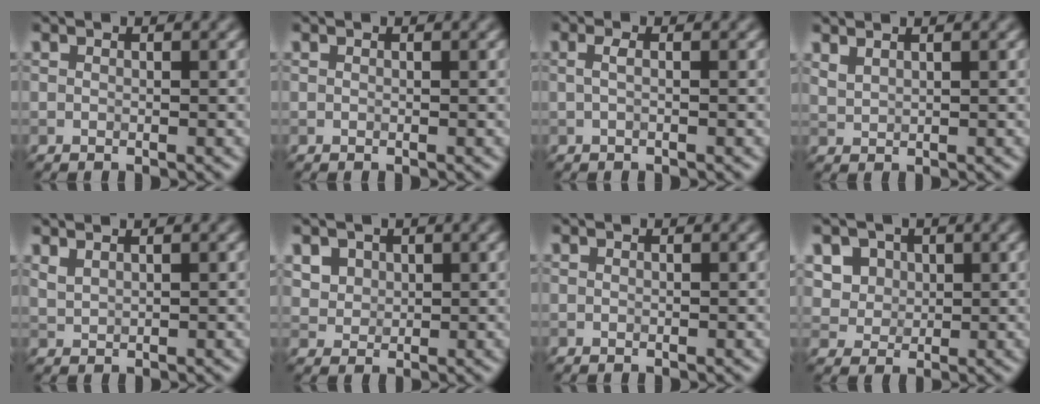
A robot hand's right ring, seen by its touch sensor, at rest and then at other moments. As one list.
[{"total": 0.0}, {"total": 1.0, "force": [0.0, 0.3, 1.0], "torque": [-0.020, 0.002, -0.001]}, {"total": 1.4, "force": [1.2, 0.4, 0.6], "torque": [-0.017, 0.002, 0.028]}, {"total": 1.7, "force": [1.4, 0.5, 0.8], "torque": [-0.017, 0.003, 0.027]}, {"total": 4.2, "force": [2.2, 3.1, 1.8], "torque": [-0.055, 0.005, 0.047]}, {"total": 0.0}, {"total": 6.8, "force": [3.1, 5.3, 2.9], "torque": [-0.060, 0.011, 0.045]}]